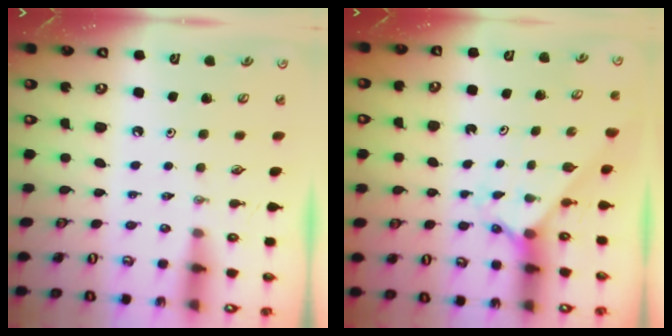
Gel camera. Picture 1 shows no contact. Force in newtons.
{"total": 1.9, "press": 1.9, "slide": 0.2}